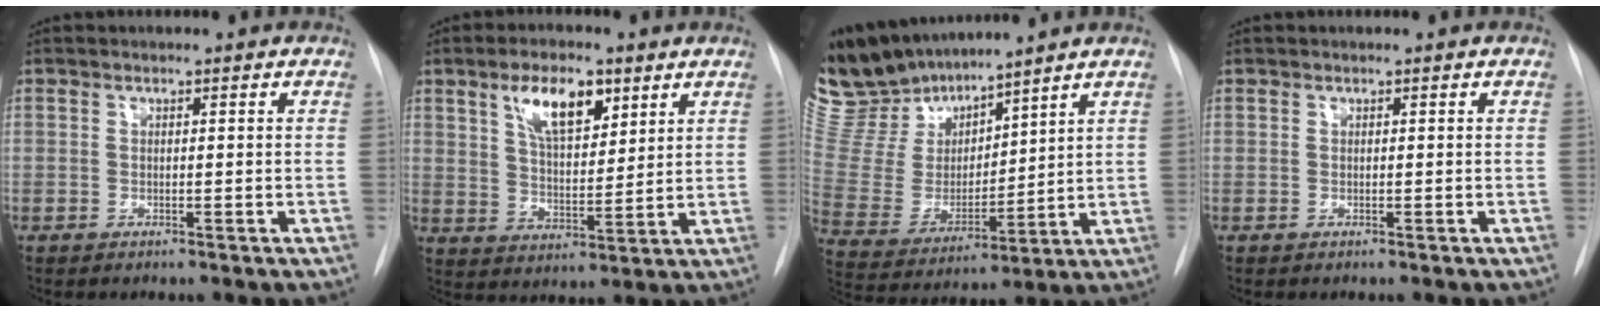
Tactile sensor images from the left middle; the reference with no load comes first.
{"total": 9.0, "force": [4.9, 3.4, 6.8], "torque": [-0.125, 0.007, 0.091]}
{"total": 15.9, "force": [14.3, 4.9, 4.8], "torque": [-0.104, 0.007, 0.291]}
{"total": 0.0}